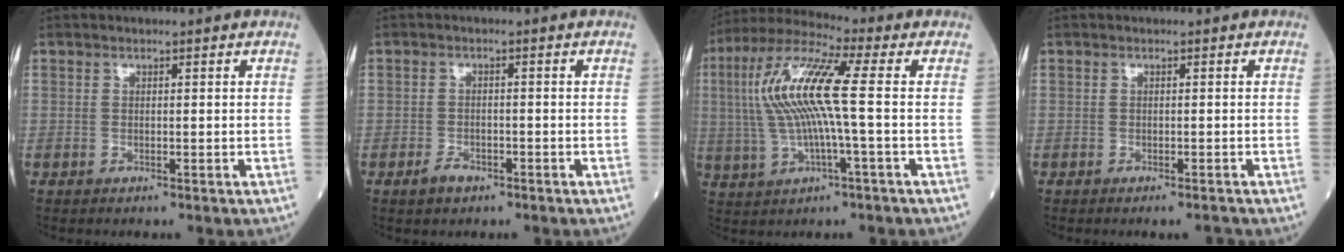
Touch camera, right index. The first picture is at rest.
{"total": 2.4, "force": [-1.6, 1.4, 1.2], "torque": [-0.021, 0.002, -0.021]}
{"total": 12.6, "force": [0.8, 1.2, 12.5], "torque": [-0.263, 0.021, 0.010]}
{"total": 1.3, "force": [-1.1, 0.1, 0.8], "torque": [-0.009, -0.004, -0.013]}